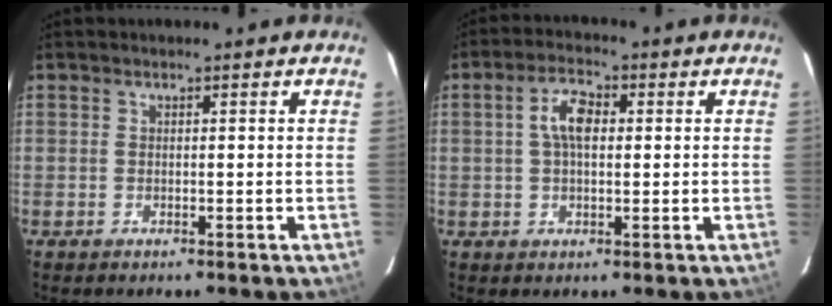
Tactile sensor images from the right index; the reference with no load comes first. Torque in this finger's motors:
{"motor_torque": [0.20, -0.10, 0.38, 0.10]}